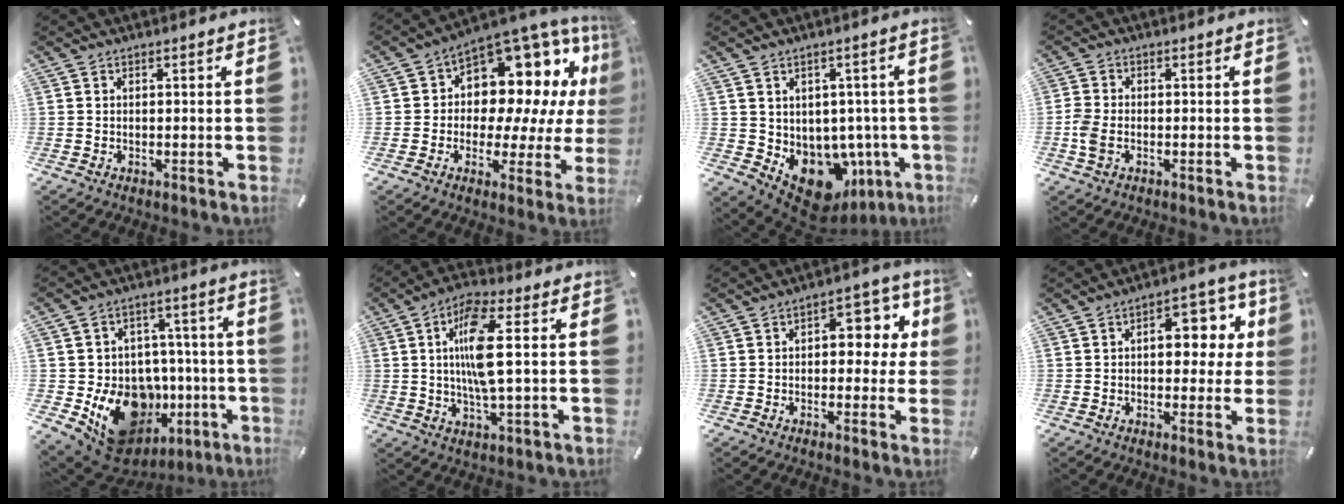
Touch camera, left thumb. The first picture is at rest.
{"total": 12.6, "force": [6.5, 8.5, 6.8], "torque": [-0.089, -0.076, 0.113]}
{"total": 9.7, "force": [-5.0, 6.8, 4.8], "torque": [-0.062, -0.009, -0.074]}
{"total": 4.4, "force": [-1.2, 3.0, 2.9], "torque": [-0.069, 0.002, -0.023]}
{"total": 18.5, "force": [-6.1, 14.6, 9.6], "torque": [-0.134, 0.019, -0.069]}
{"total": 11.6, "force": [1.7, 2.9, 11.1], "torque": [-0.227, -0.002, 0.023]}
{"total": 9.1, "force": [1.3, 5.9, 6.8], "torque": [-0.077, -0.006, 0.014]}
{"total": 11.5, "force": [2.1, 6.9, 8.9], "torque": [-0.109, -0.001, 0.030]}